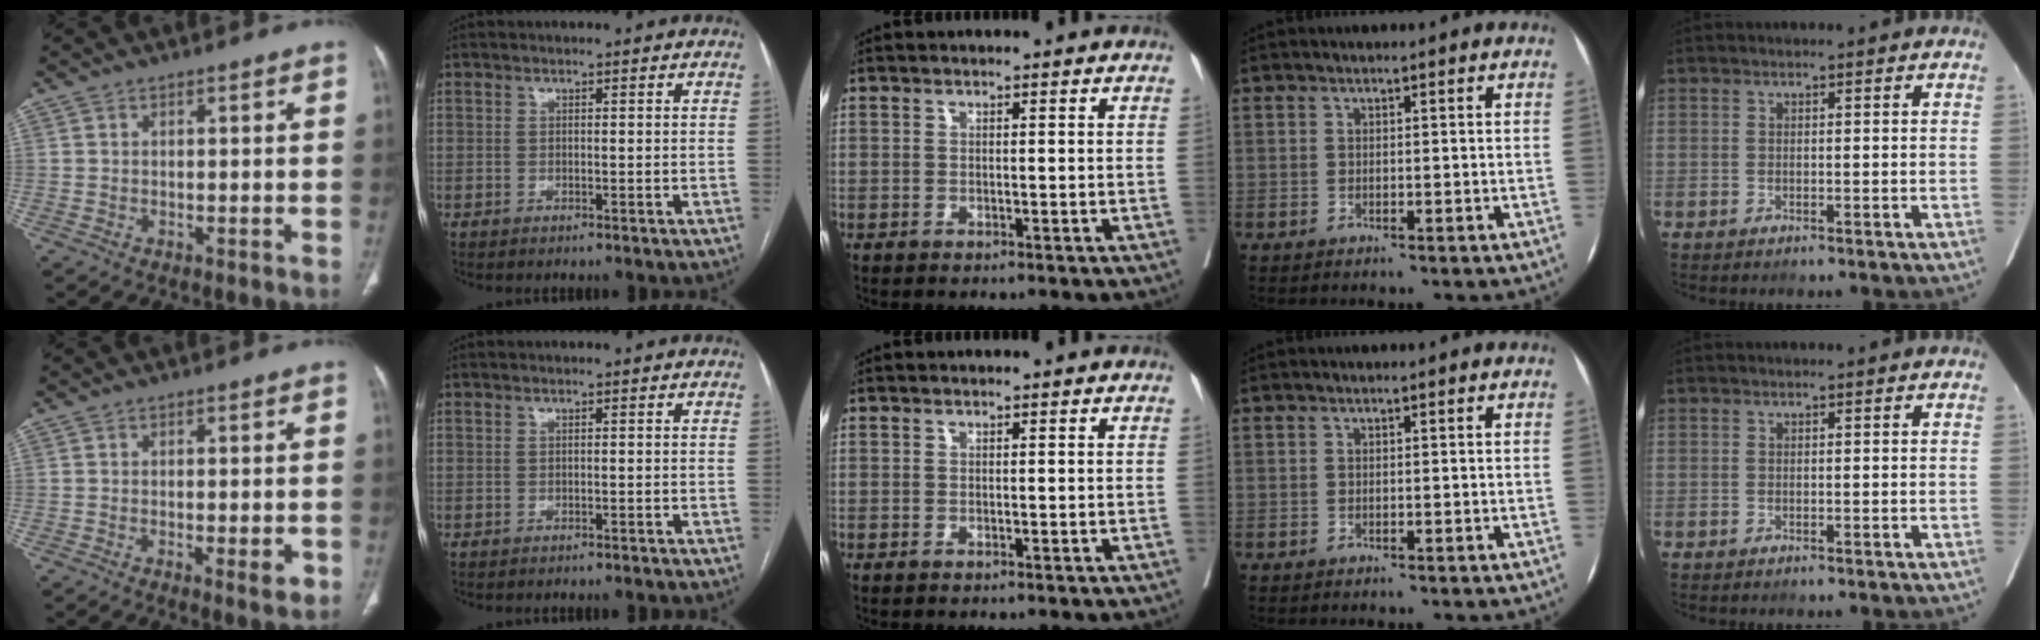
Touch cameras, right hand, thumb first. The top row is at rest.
{"thumb": {"total": 3.9, "force": [-1.3, 1.1, 3.5], "torque": [-0.041, -0.005, -0.015]}, "index": {"total": 1.9, "force": [-1.9, 0.2, 0.5], "torque": [-0.011, -0.002, -0.023]}}